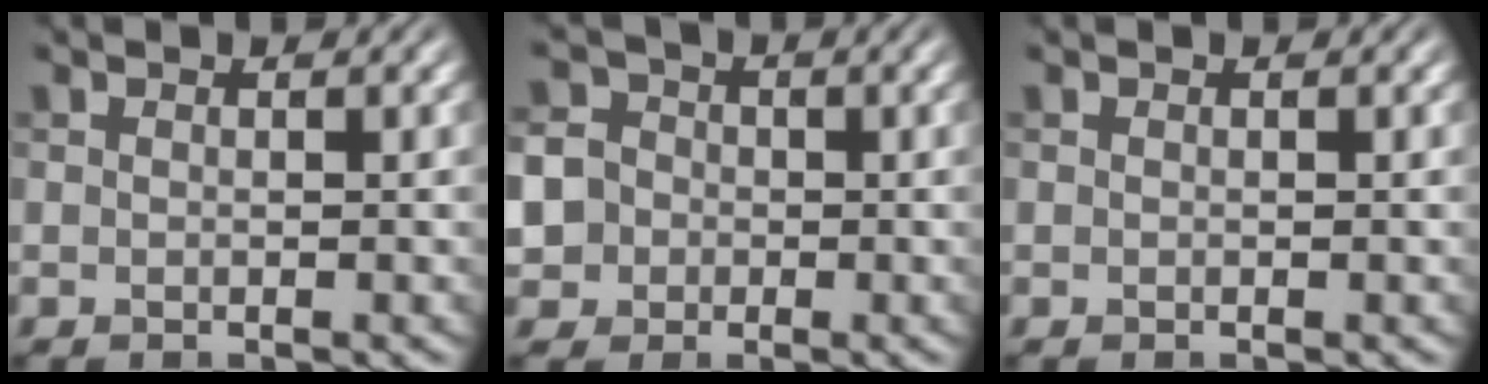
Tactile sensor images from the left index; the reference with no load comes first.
{"total": 7.1, "force": [-1.6, 6.6, 2.3], "torque": [-0.056, 0.006, -0.061]}
{"total": 0.0}